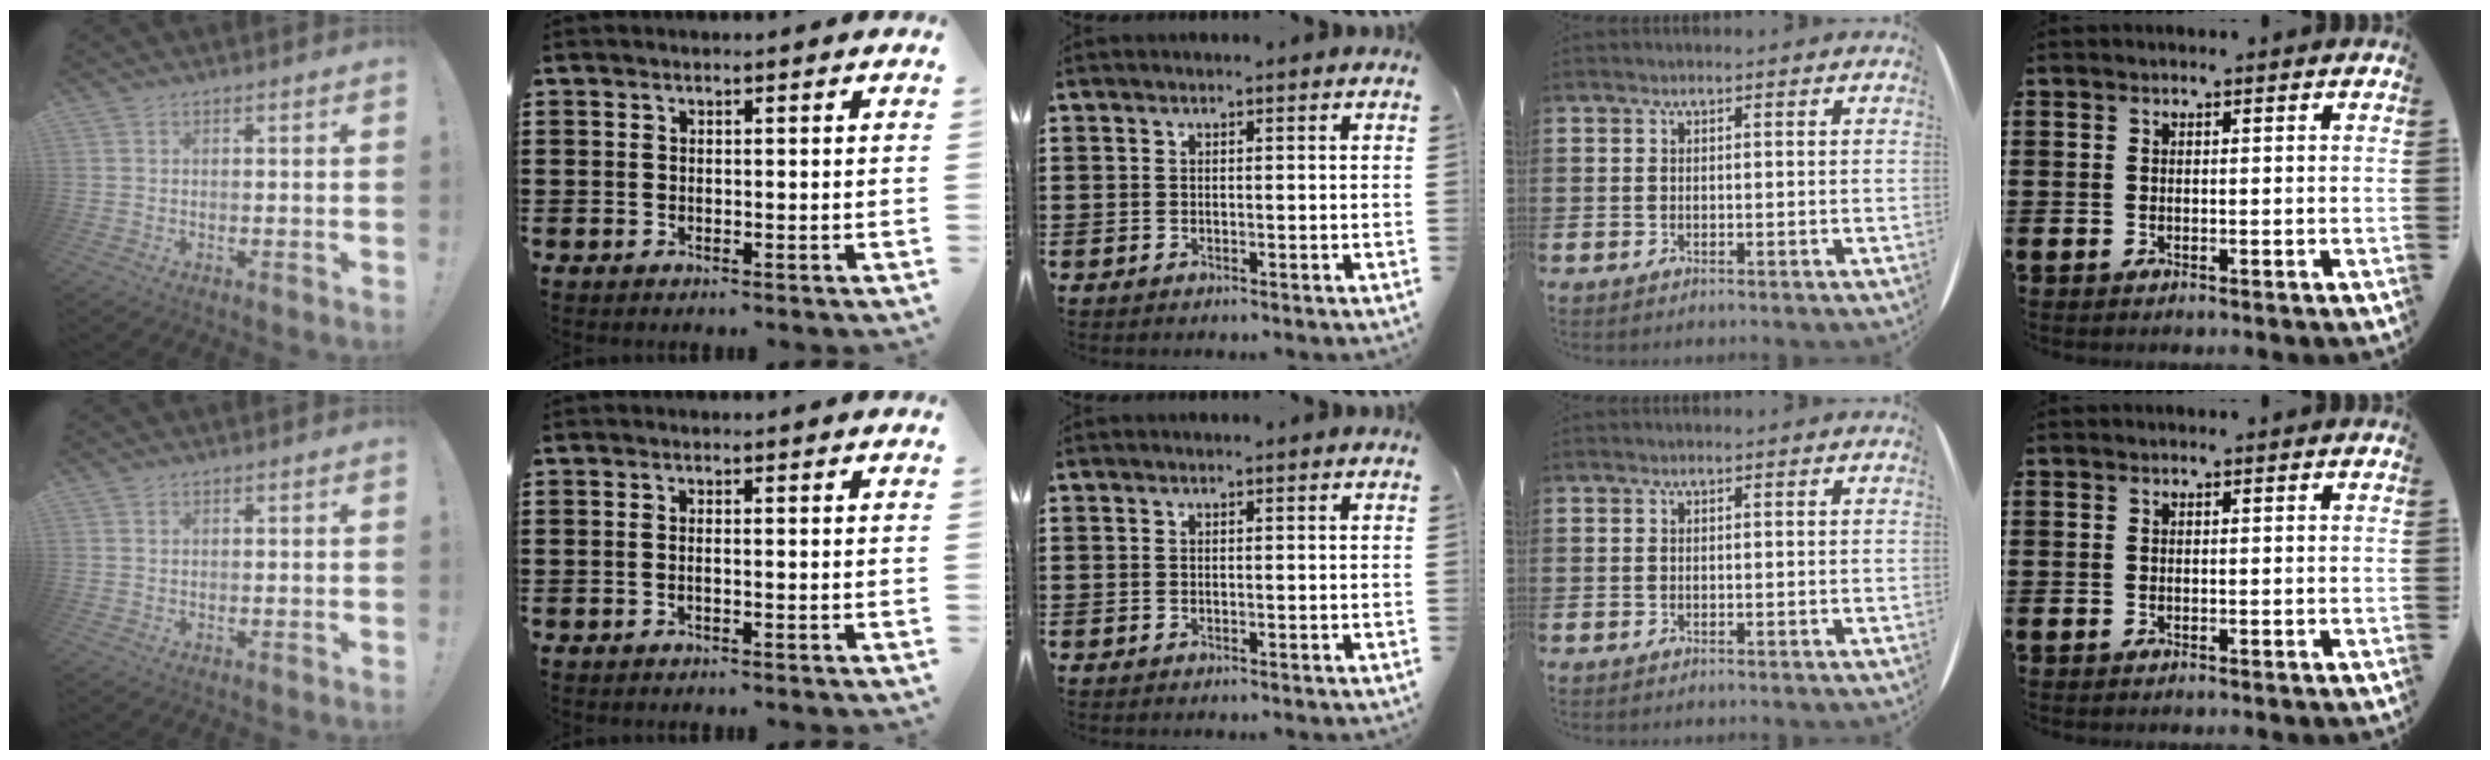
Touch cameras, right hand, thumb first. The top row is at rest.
{"thumb": {"total": 0.6, "force": [0.4, 0.4, 0.2], "torque": [0.001, -0.002, 0.007]}, "index": {"total": 0.8, "force": [-0.5, -0.1, 0.6], "torque": [-0.011, -0.003, -0.009]}}